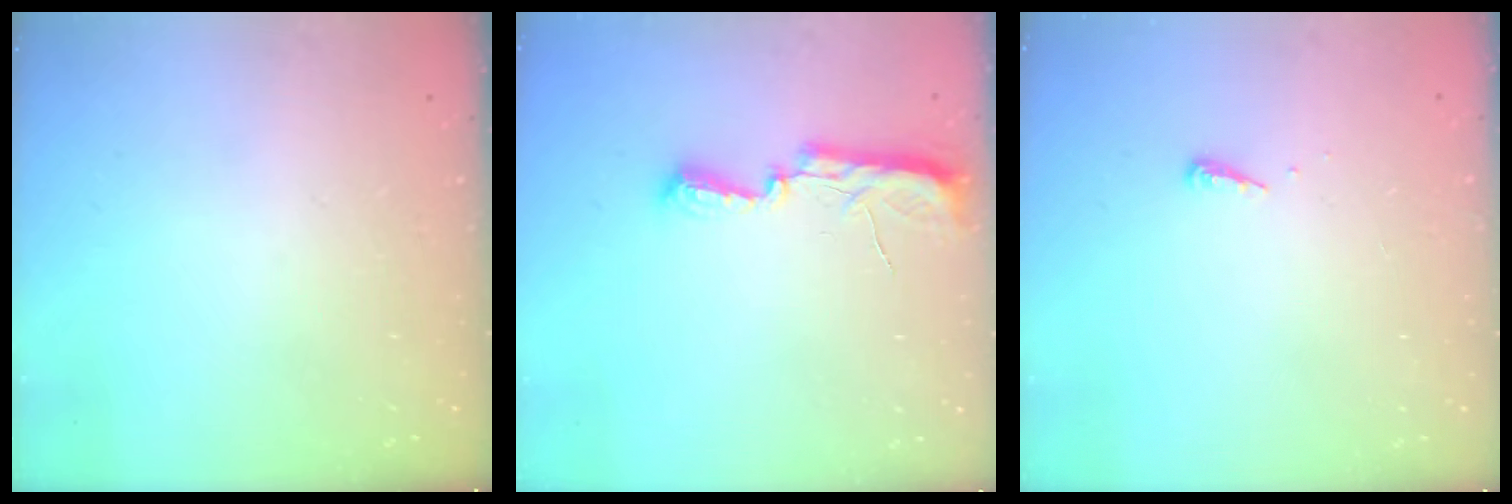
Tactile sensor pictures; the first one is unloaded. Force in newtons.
{"total": 7.4, "press": 7.4, "slide": 0.7}
{"total": 3.9, "press": 3.9, "slide": 0.5}